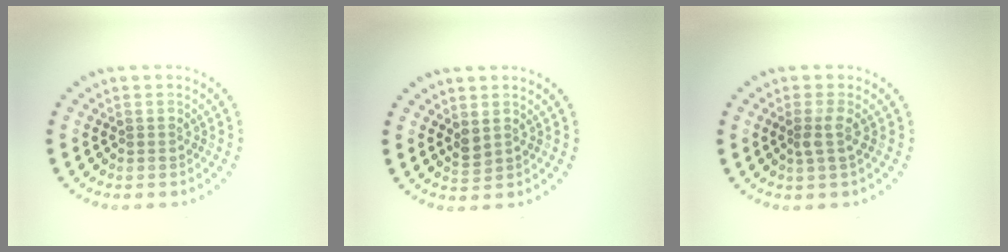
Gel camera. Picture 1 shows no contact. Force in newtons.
{"total": 1.1, "press": 1.0, "slide": 0.5}
{"total": 1.5, "press": 1.2, "slide": 1.0}